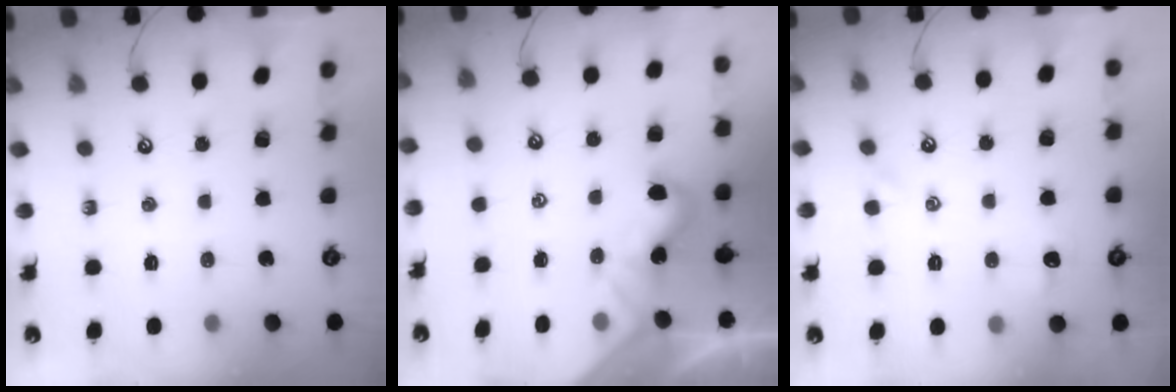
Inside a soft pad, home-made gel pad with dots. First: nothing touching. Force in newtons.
{"total": 1.8, "press": 1.8, "slide": 0.4}
{"total": 1.0, "press": 0.9, "slide": 0.6}